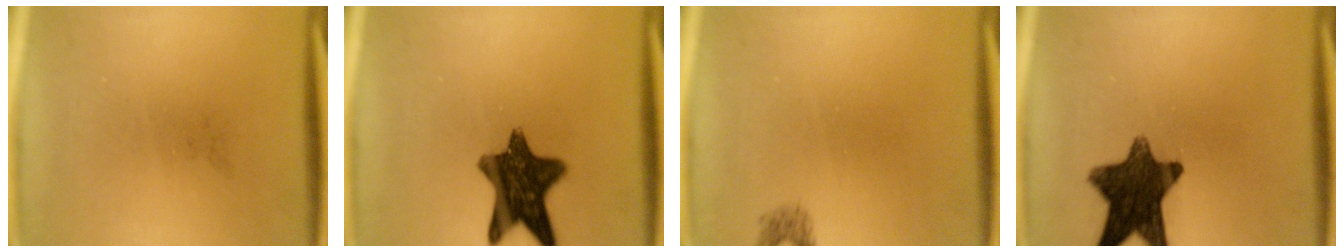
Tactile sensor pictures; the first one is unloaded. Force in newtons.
{"total": 11.8}
{"total": 1.0}
{"total": 12.1}